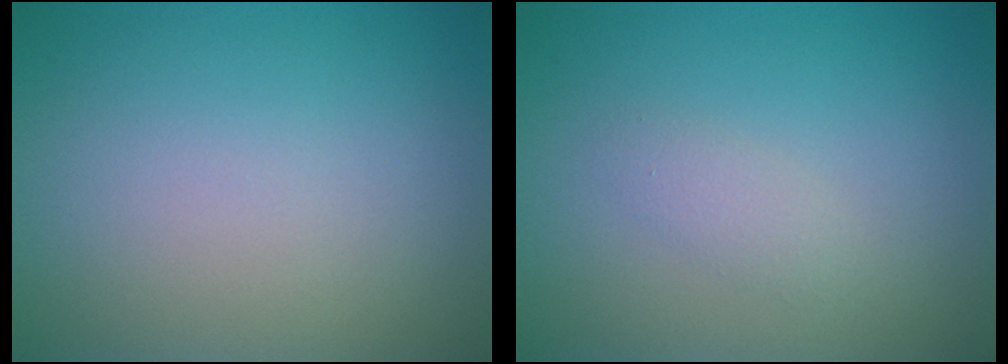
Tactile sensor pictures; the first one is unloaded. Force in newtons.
{"total": 1.2, "press": 1.2, "slide": 0.1}